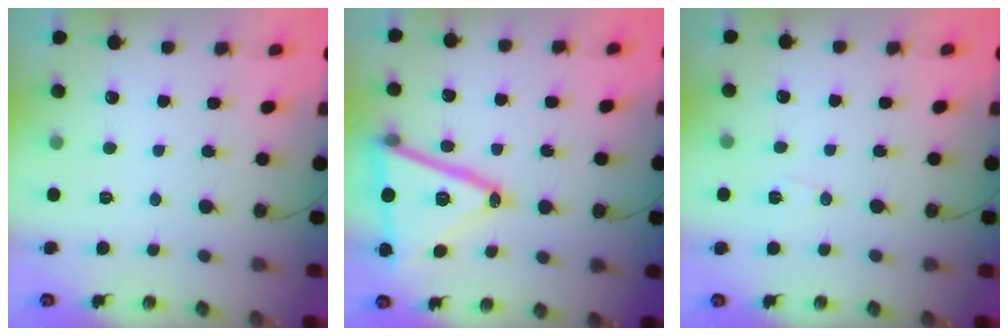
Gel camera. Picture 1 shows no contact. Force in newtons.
{"total": 21.7, "press": 21.5, "slide": 3.3}
{"total": 6.3, "press": 4.6, "slide": 4.2}